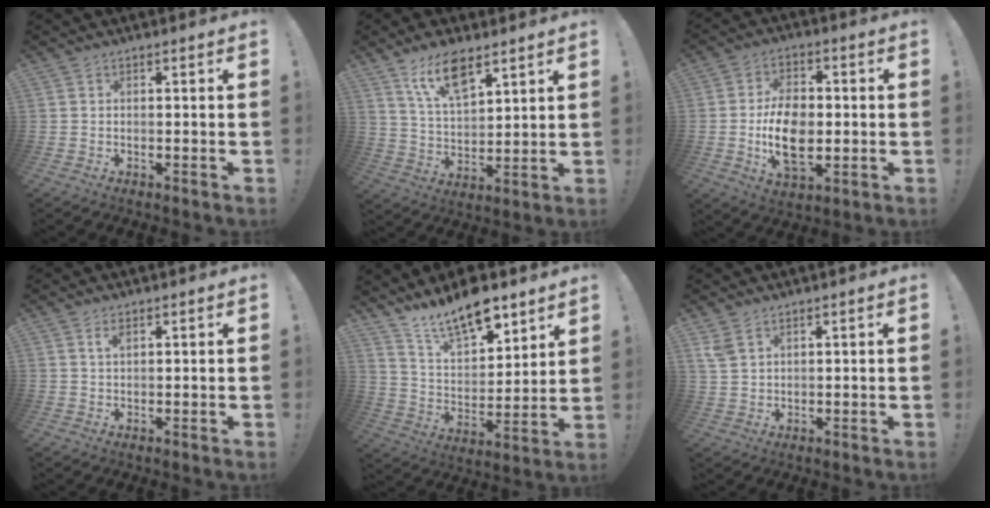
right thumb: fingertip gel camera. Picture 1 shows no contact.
{"total": 12.3, "force": [7.9, 5.2, 7.8], "torque": [-0.141, -0.030, 0.144]}
{"total": 13.5, "force": [-1.4, 8.8, 10.1], "torque": [-0.184, 0.001, -0.029]}
{"total": 1.9, "force": [0.9, 0.8, 1.5], "torque": [-0.020, -0.003, 0.014]}
{"total": 14.0, "force": [11.1, 5.3, 6.7], "torque": [-0.125, -0.077, 0.202]}
{"total": 4.4, "force": [2.7, 2.5, 2.5], "torque": [-0.047, -0.008, 0.054]}